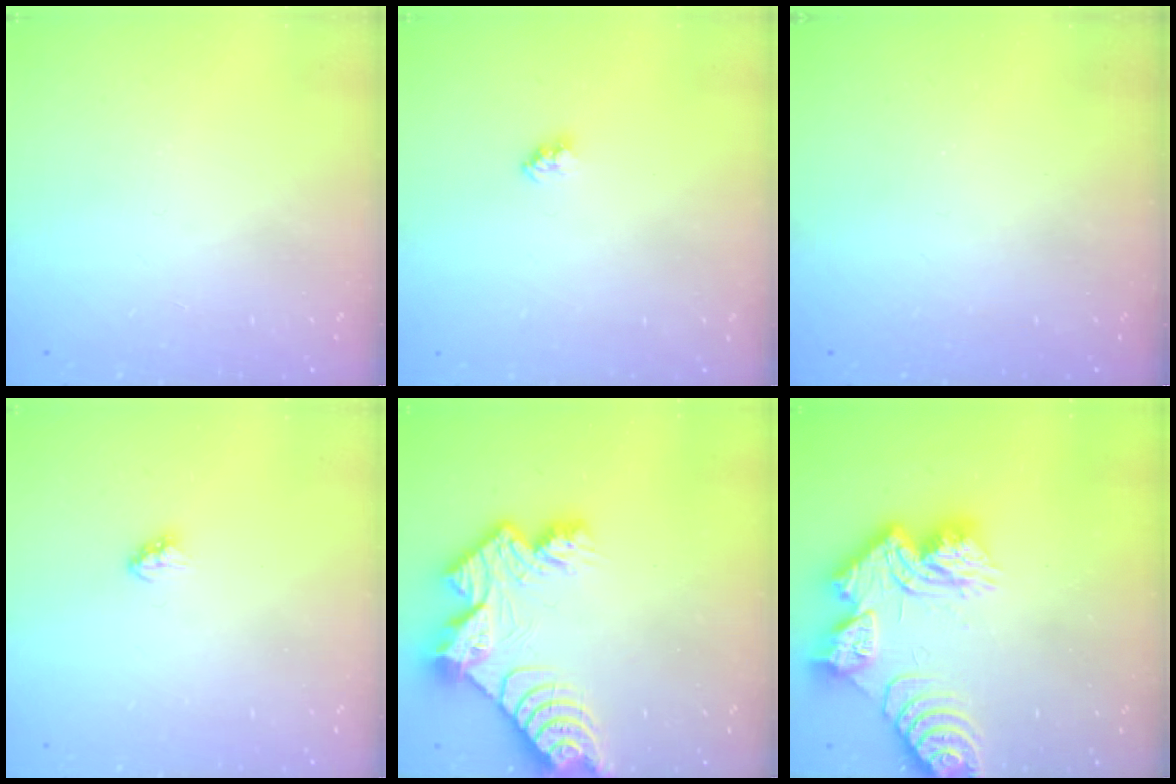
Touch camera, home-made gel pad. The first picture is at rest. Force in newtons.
{"total": 2.4, "press": 2.4, "slide": 0.1}
{"total": 0.0}
{"total": 2.9, "press": 2.9, "slide": 0.7}
{"total": 18.7, "press": 18.6, "slide": 1.9}
{"total": 17.2, "press": 17.1, "slide": 1.7}